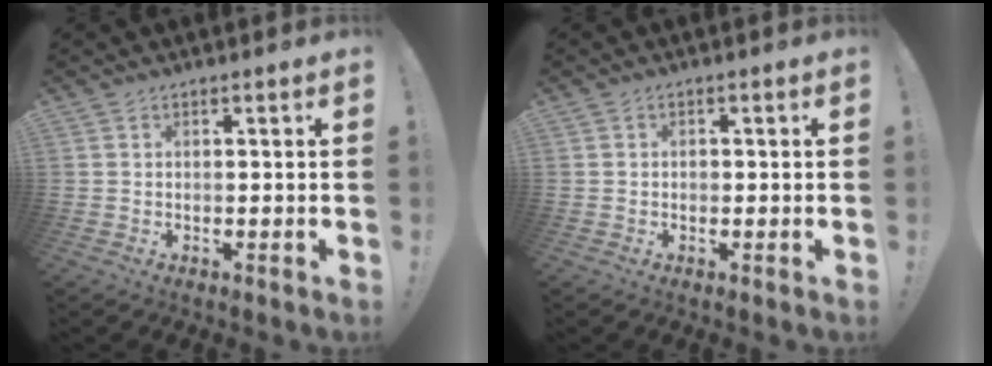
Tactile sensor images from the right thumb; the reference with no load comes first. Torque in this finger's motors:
{"motor_torque": [-0.02, 0.12, -0.07, -0.07, 0.00]}